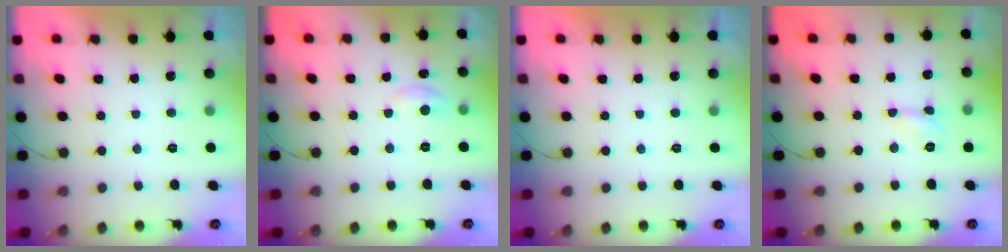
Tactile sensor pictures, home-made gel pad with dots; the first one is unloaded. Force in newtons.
{"total": 2.7, "press": 2.7, "slide": 0.3}
{"total": 0.0}
{"total": 3.1, "press": 3.0, "slide": 0.4}